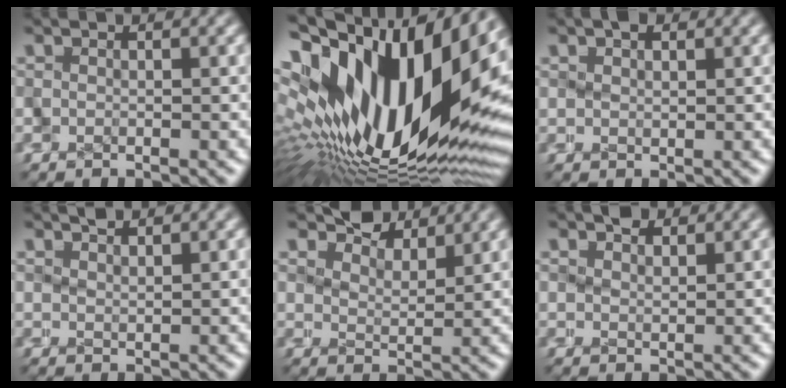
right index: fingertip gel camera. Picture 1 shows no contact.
{"total": 20.4, "force": [0.8, 10.1, 17.7], "torque": [-0.236, 0.004, 0.023]}
{"total": 1.3, "force": [1.1, 0.5, 0.5], "torque": [-0.006, 0.000, 0.018]}
{"total": 1.7, "force": [1.6, 0.2, 0.5], "torque": [-0.003, -0.003, 0.030]}
{"total": 5.9, "force": [4.0, 3.2, 2.9], "torque": [-0.039, 0.013, 0.055]}
{"total": 1.9, "force": [1.6, 0.8, 0.7], "torque": [-0.009, -0.005, 0.029]}